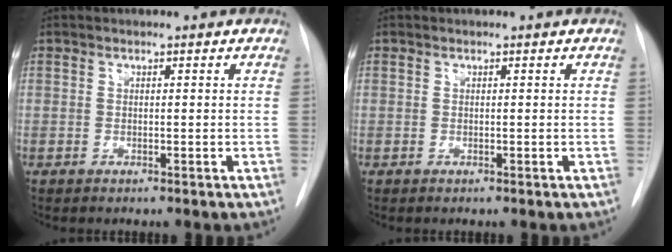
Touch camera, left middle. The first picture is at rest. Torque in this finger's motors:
{"motor_torque": [0.44, -0.55, -0.10, -0.03]}